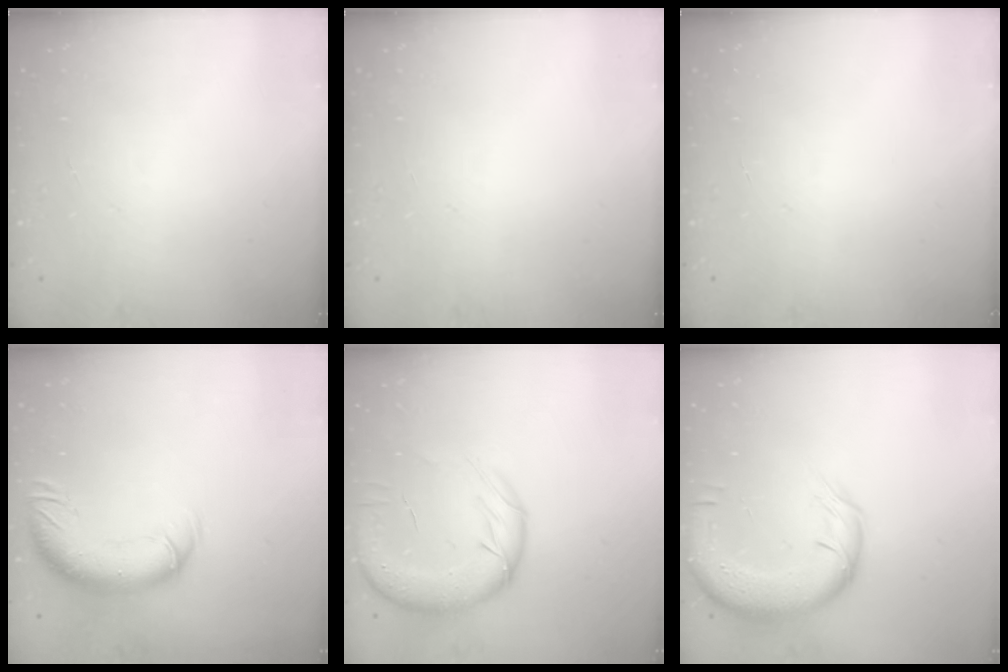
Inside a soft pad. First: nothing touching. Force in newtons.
{"total": 0.0}
{"total": 0.0}
{"total": 13.0, "press": 12.6, "slide": 3.4}
{"total": 17.6, "press": 17.3, "slide": 3.5}
{"total": 14.0, "press": 13.6, "slide": 3.1}